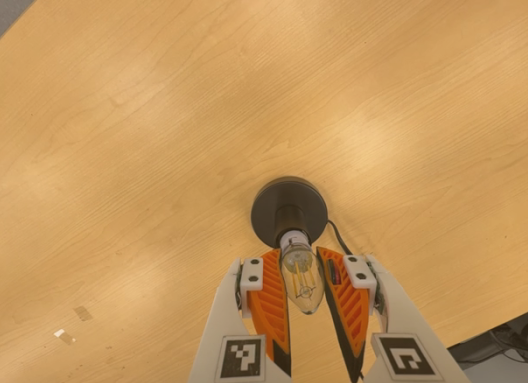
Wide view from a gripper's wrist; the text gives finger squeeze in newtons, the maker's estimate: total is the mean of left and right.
{"total": 16.6, "left": 15.9, "right": 17.2}